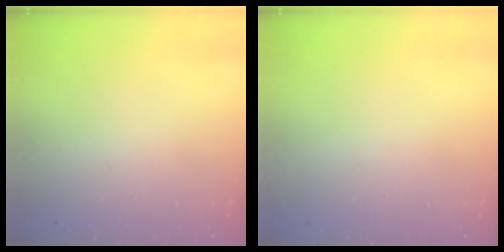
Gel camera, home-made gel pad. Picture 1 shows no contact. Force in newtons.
{"total": 0.0}